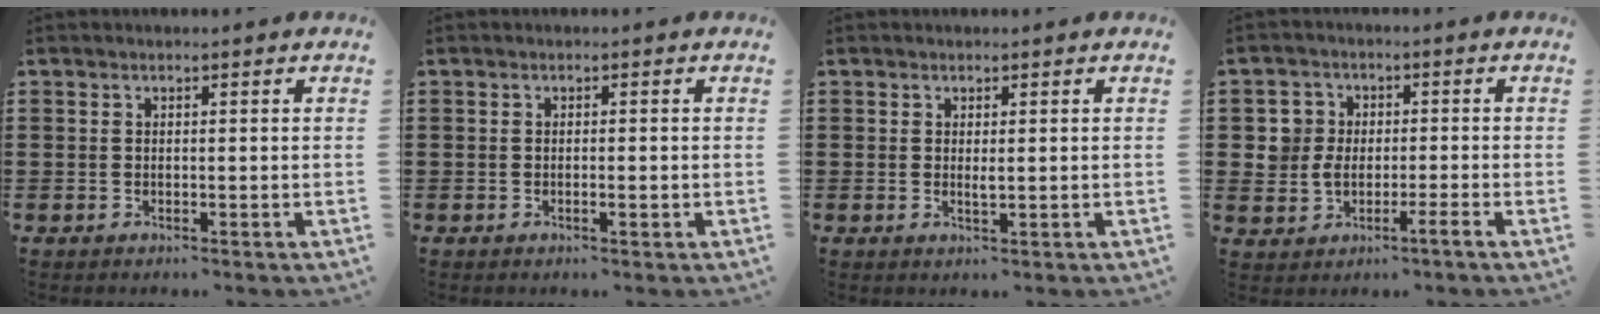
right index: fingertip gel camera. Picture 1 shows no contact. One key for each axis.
{"total": 1.1, "fx": -0.4, "fy": 0.2, "fz": 1.0, "tx": -0.019, "ty": -0.005, "tz": -0.006}
{"total": 1.0, "fx": 0.2, "fy": 0.2, "fz": 1.0, "tx": -0.020, "ty": -0.001, "tz": 0.004}
{"total": 3.5, "fx": -1.0, "fy": 2.9, "fz": 1.7, "tx": -0.051, "ty": 0.008, "tz": -0.024}